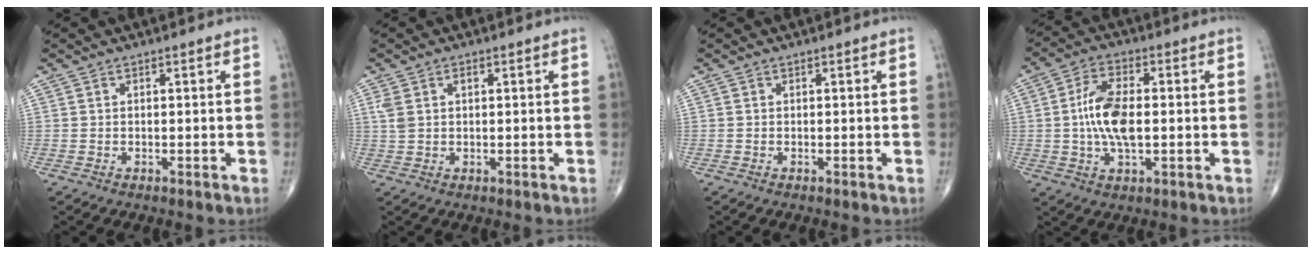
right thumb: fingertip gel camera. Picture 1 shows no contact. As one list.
[{"total": 3.3, "force": [1.1, 2.0, 2.5], "torque": [-0.060, 0.011, 0.026]}, {"total": 0.0}, {"total": 10.1, "force": [-0.1, 4.7, 8.9], "torque": [-0.177, 0.005, -0.004]}]